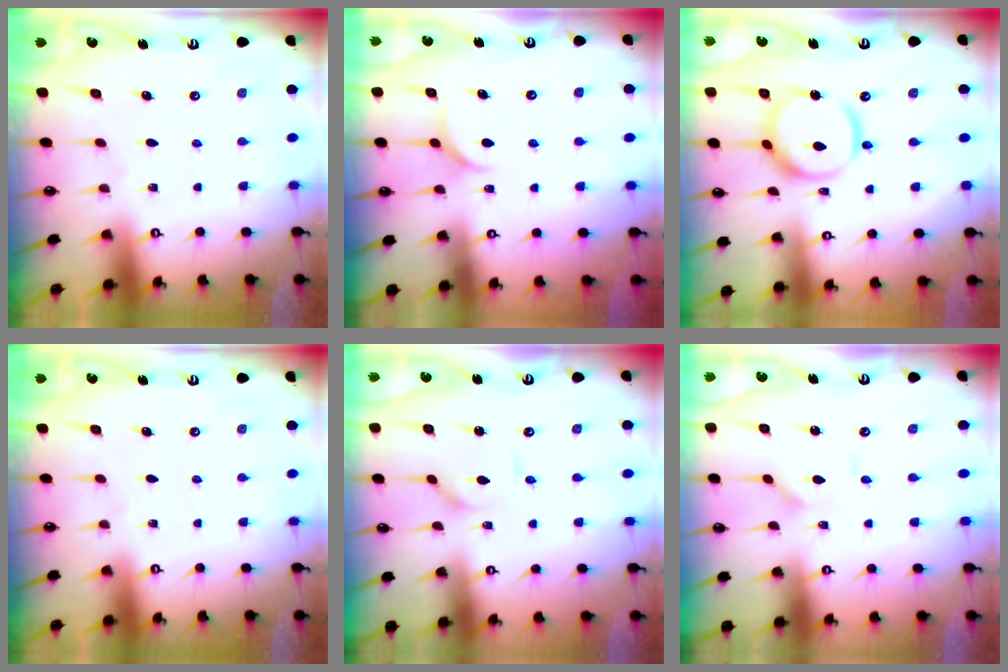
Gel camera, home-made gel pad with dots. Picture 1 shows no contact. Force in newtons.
{"total": 6.8, "press": 6.7, "slide": 0.5}
{"total": 13.0, "press": 12.9, "slide": 1.2}
{"total": 0.0}
{"total": 2.6, "press": 2.5, "slide": 0.3}
{"total": 2.9, "press": 2.9, "slide": 0.2}